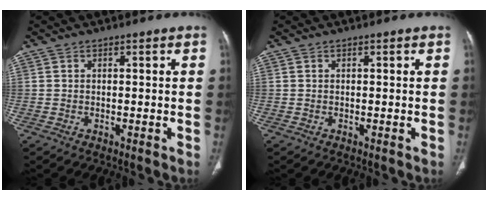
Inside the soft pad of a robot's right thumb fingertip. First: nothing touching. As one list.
[{"total": 0.0}]